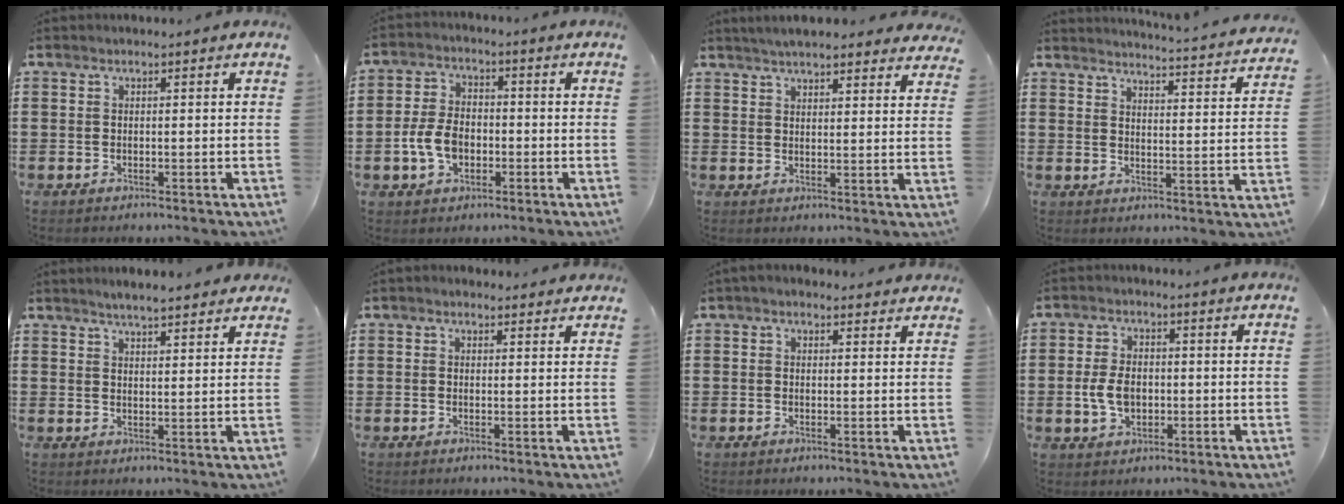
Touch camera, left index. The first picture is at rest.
{"total": 6.6, "force": [-1.8, 4.2, 4.7], "torque": [-0.119, 0.000, -0.041]}
{"total": 4.5, "force": [4.3, 0.3, 1.2], "torque": [-0.035, -0.011, 0.080]}
{"total": 3.5, "force": [3.4, -0.6, 0.4], "torque": [-0.020, -0.036, 0.052]}
{"total": 3.2, "force": [3.1, 0.1, 0.8], "torque": [-0.024, -0.006, 0.056]}
{"total": 1.4, "force": [1.2, 0.5, 0.2], "torque": [-0.005, 0.005, 0.024]}
{"total": 1.7, "force": [1.5, 0.7, 0.6], "torque": [-0.014, 0.007, 0.028]}
{"total": 5.3, "force": [-0.6, 3.3, 4.1], "torque": [-0.098, 0.000, -0.017]}